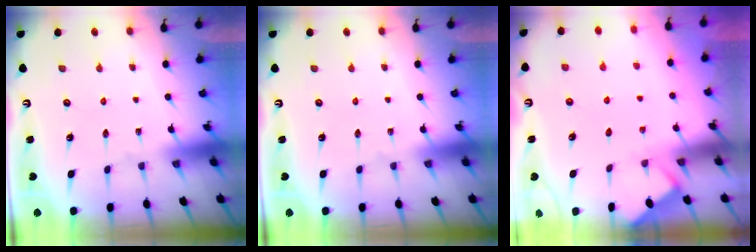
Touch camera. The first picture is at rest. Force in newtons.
{"total": 0.0}
{"total": 2.8, "press": 2.8, "slide": 0.3}